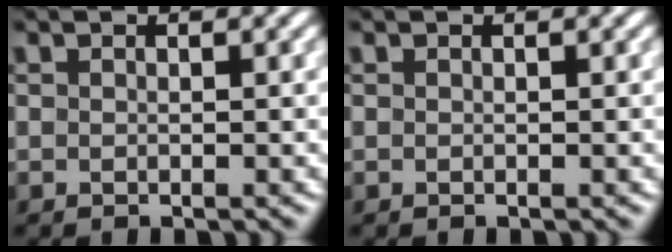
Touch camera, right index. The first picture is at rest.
{"total": 0.0}